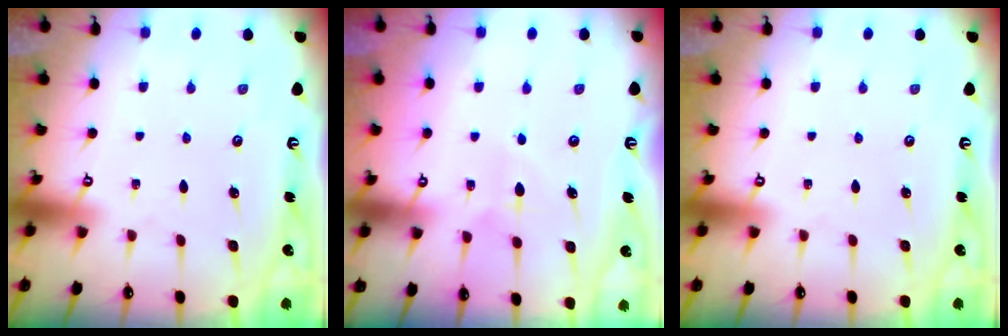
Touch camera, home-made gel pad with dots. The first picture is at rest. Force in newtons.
{"total": 5.5, "press": 5.5, "slide": 0.3}
{"total": 0.0}